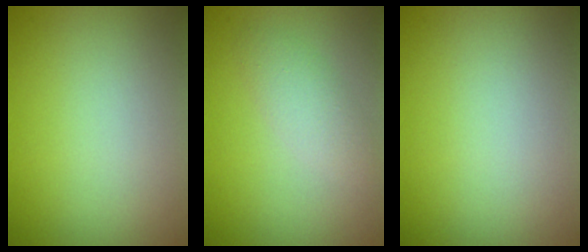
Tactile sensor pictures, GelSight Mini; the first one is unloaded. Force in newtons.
{"total": 2.2, "press": 2.2, "slide": 0.2}
{"total": 0.0}